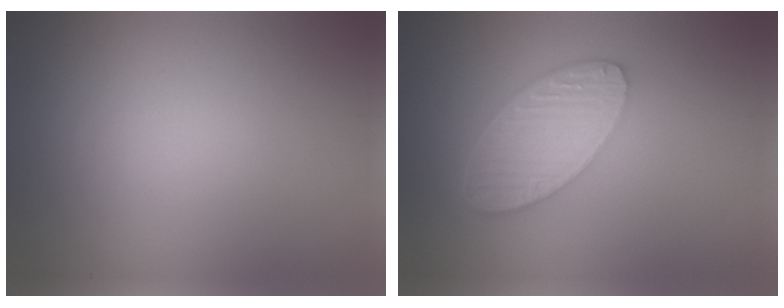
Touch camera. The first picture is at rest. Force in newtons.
{"total": 5.6, "press": 4.2, "slide": 3.7}